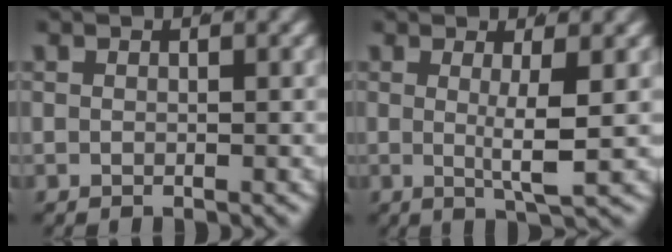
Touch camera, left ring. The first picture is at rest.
{"total": 3.3, "force": [0.3, -0.1, 3.3], "torque": [-0.055, -0.015, 0.009]}